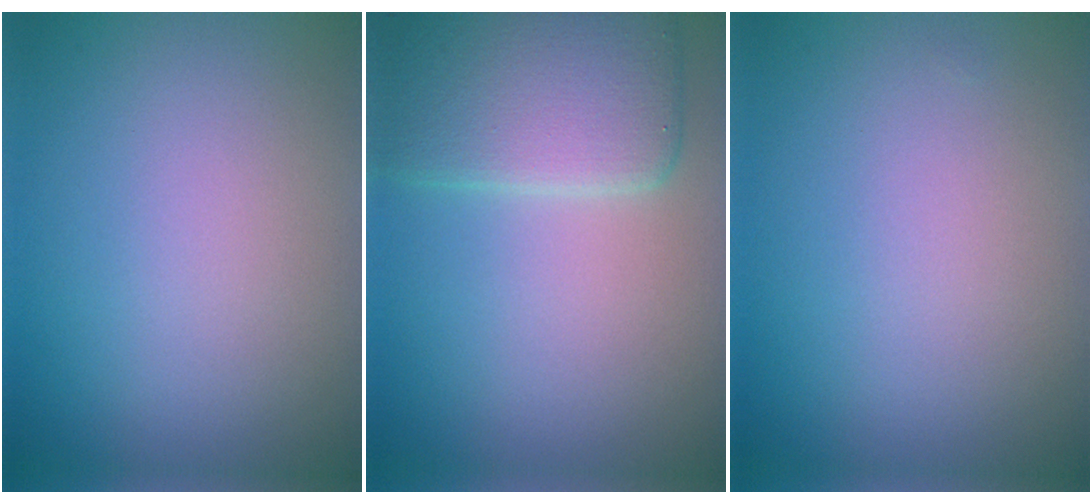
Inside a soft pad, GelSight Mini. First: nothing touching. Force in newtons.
{"total": 6.4, "press": 6.4, "slide": 0.3}
{"total": 0.0}